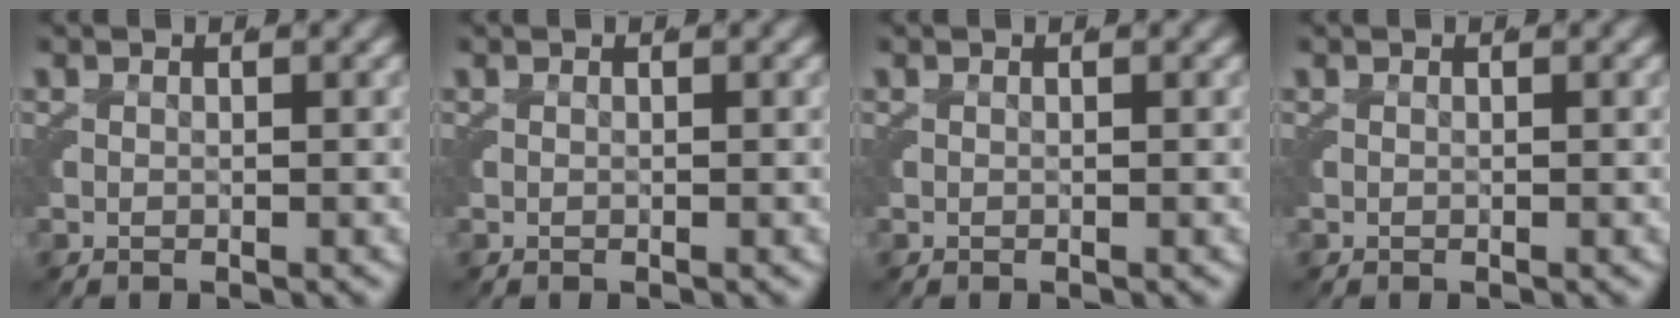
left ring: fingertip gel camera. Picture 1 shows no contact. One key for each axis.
{"total": 0.0}
{"total": 0.0}
{"total": 0.0}